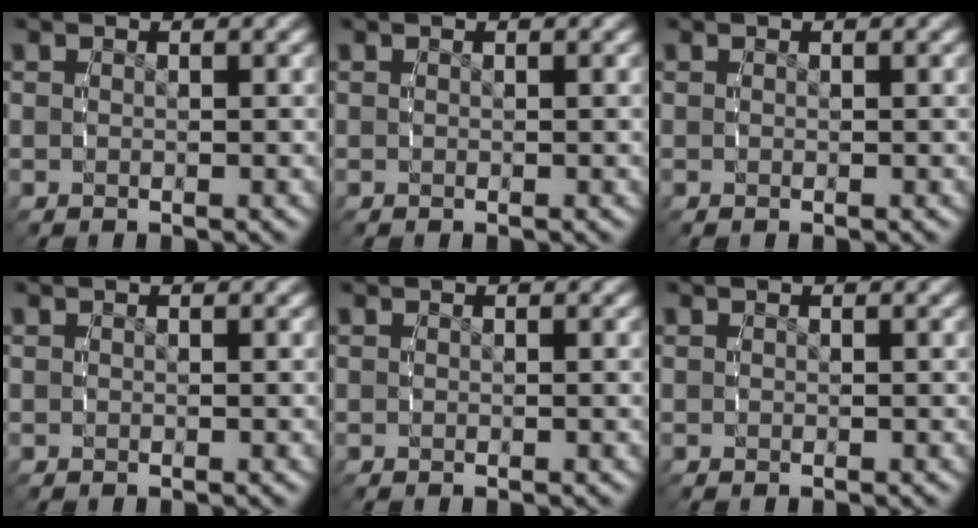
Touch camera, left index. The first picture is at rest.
{"total": 0.0}
{"total": 0.0}
{"total": 0.0}
{"total": 0.0}
{"total": 0.0}